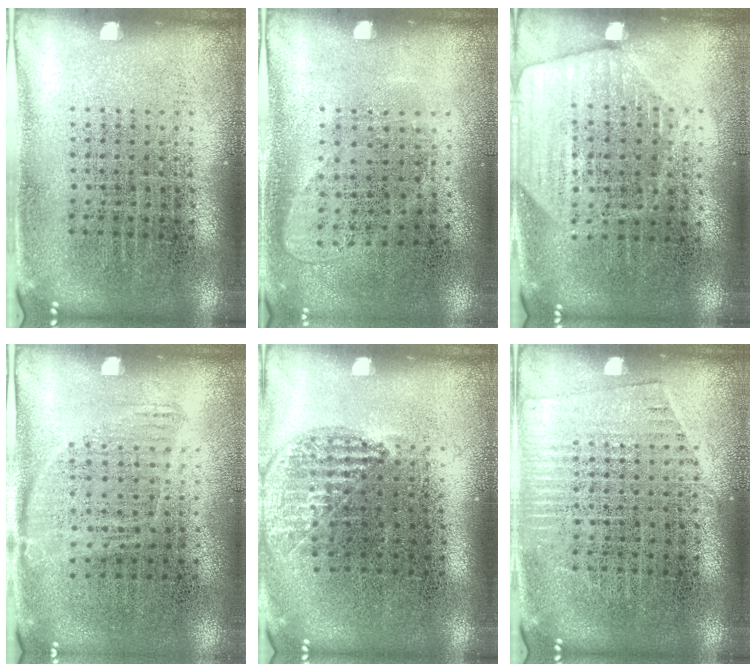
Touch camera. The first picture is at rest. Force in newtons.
{"total": 1.0, "press": 0.8, "slide": 0.5}
{"total": 1.7, "press": 1.5, "slide": 0.7}
{"total": 1.1, "press": 0.9, "slide": 0.7}
{"total": 1.0, "press": 1.0, "slide": 0.0}
{"total": 1.2, "press": 1.2, "slide": 0.1}